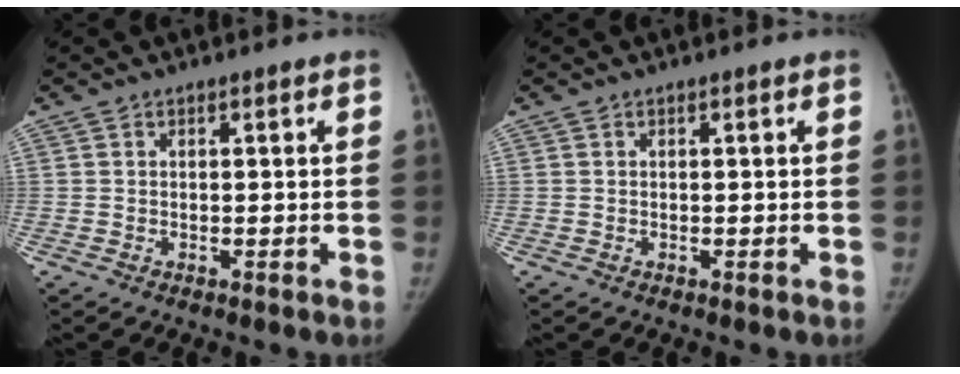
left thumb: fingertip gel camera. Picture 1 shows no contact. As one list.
[{"total": 0.0}]